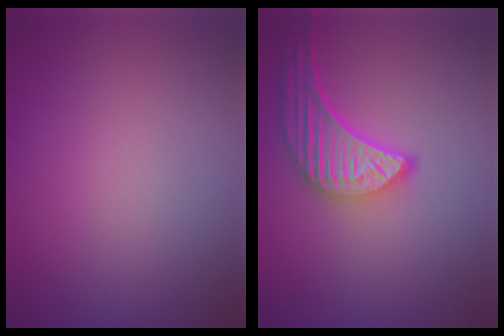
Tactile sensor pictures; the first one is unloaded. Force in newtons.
{"total": 5.3, "press": 4.3, "slide": 3.1}